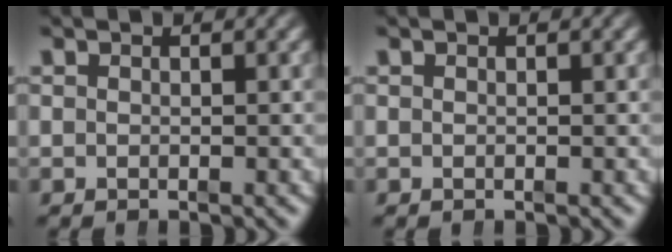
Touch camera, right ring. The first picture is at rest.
{"total": 0.0}